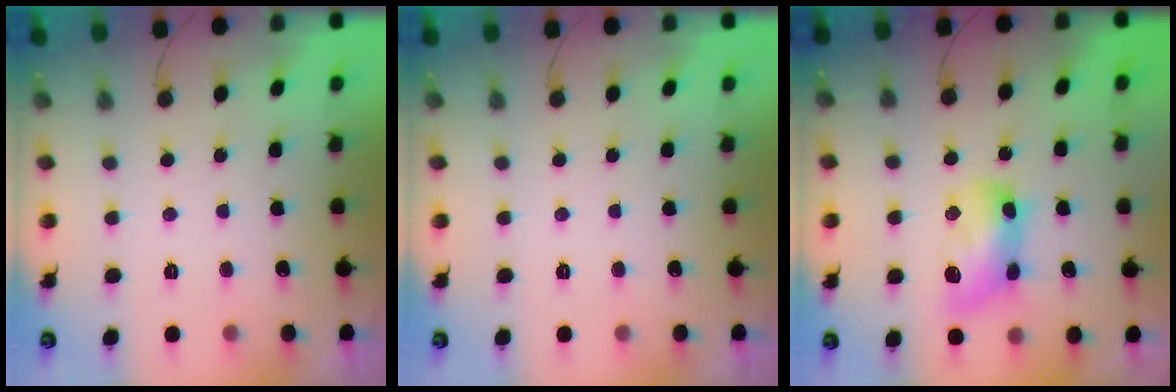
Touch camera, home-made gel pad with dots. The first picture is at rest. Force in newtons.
{"total": 0.0}
{"total": 12.2, "press": 12.2, "slide": 0.6}